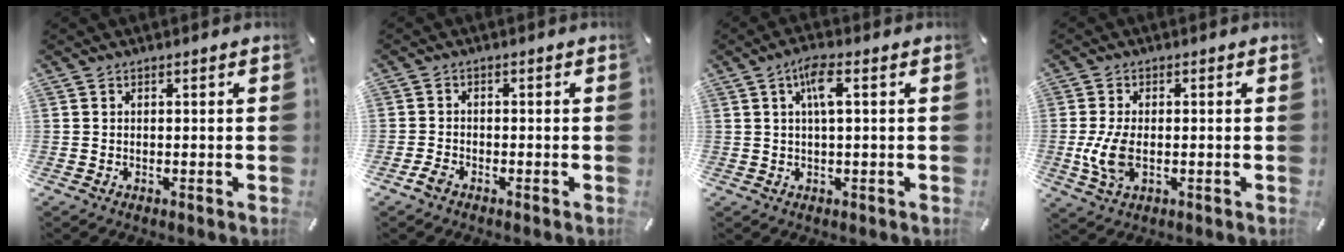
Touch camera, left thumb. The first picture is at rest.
{"total": 2.4, "force": [-1.7, 1.5, 0.8], "torque": [-0.013, 0.009, -0.033]}
{"total": 5.2, "force": [1.2, 1.2, 5.0], "torque": [-0.099, 0.005, 0.018]}
{"total": 7.7, "force": [-1.3, 3.9, 6.4], "torque": [-0.153, -0.012, -0.025]}